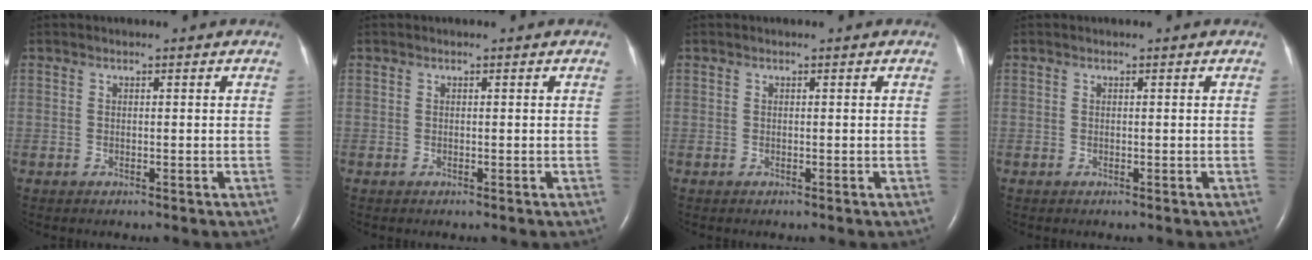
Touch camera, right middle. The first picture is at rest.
{"total": 0.0}
{"total": 0.0}
{"total": 0.0}